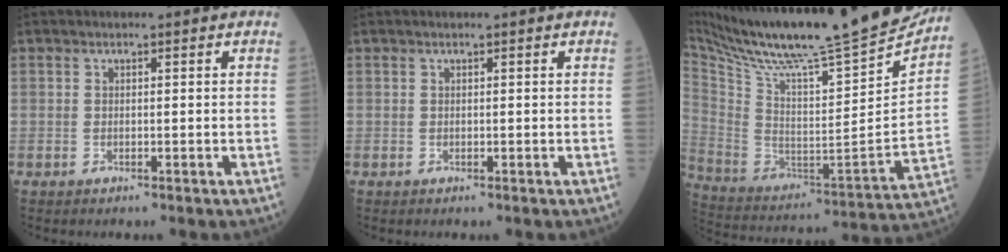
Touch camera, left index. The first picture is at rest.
{"total": 0.0}
{"total": 30.2, "force": [26.1, 1.3, 15.3], "torque": [-0.276, -0.072, 0.395]}